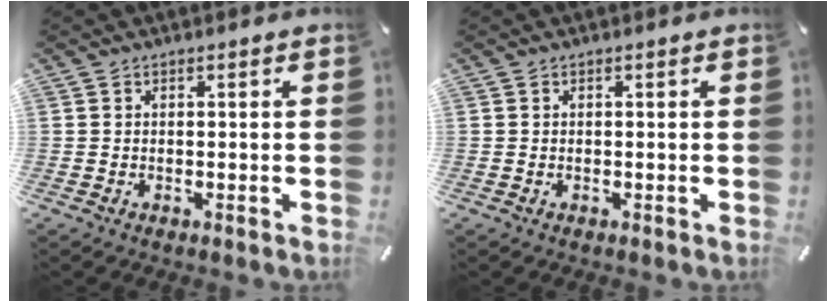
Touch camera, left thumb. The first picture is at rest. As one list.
[{"total": 0.0}]